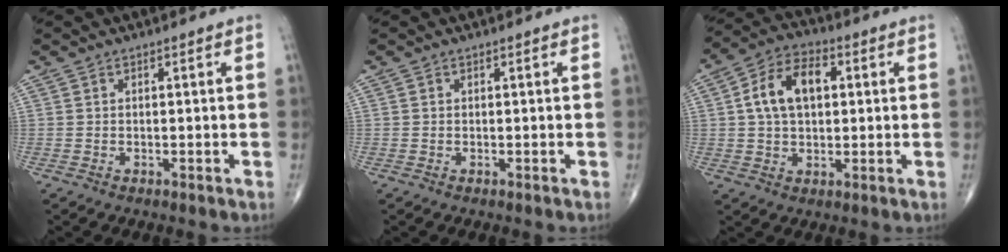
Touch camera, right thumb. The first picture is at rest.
{"total": 0.0}
{"total": 11.2, "force": [2.0, 7.0, 8.5], "torque": [-0.142, 0.019, 0.030]}